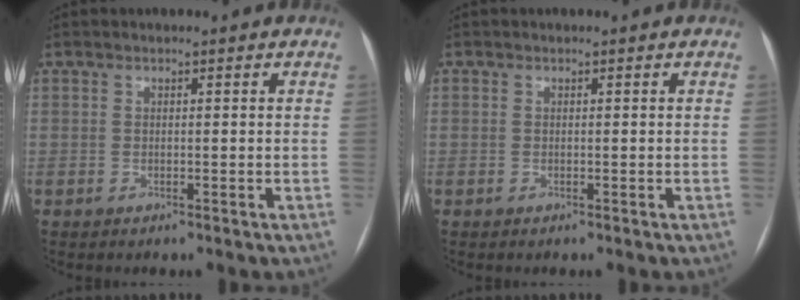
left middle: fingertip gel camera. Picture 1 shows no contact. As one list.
[{"total": 0.0}]